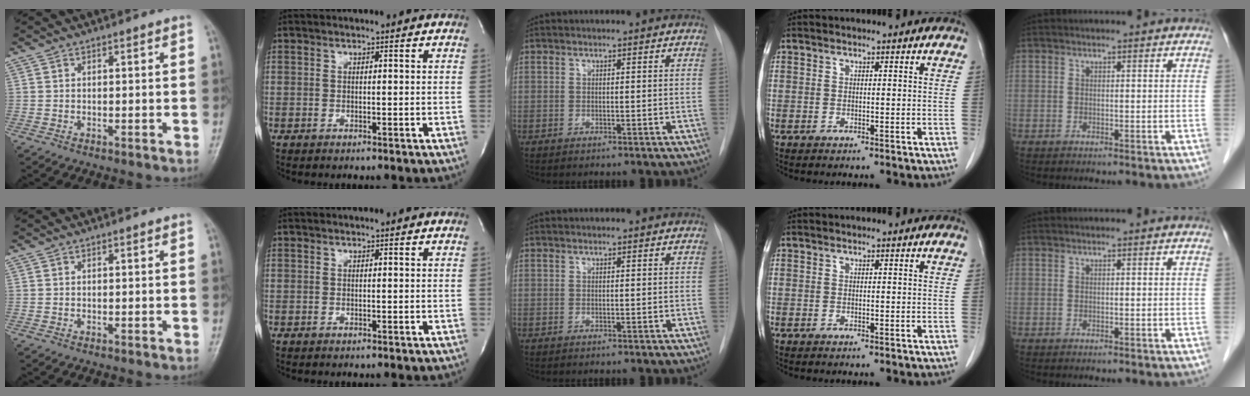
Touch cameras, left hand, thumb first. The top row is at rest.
{}